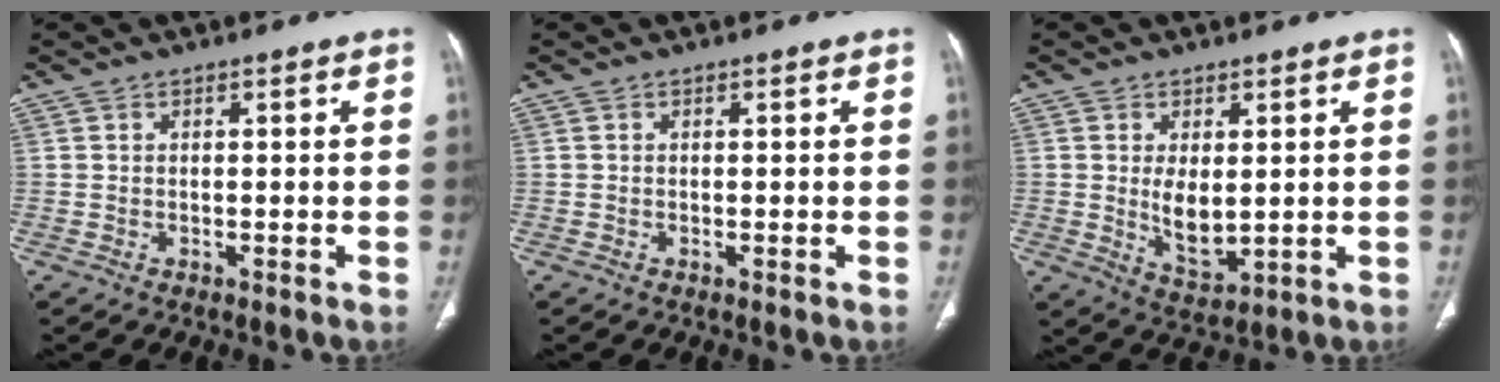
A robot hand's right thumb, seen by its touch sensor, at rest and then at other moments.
{"total": 0.0}
{"total": 6.5, "force": [0.4, 3.4, 5.5], "torque": [-0.083, -0.018, 0.022]}